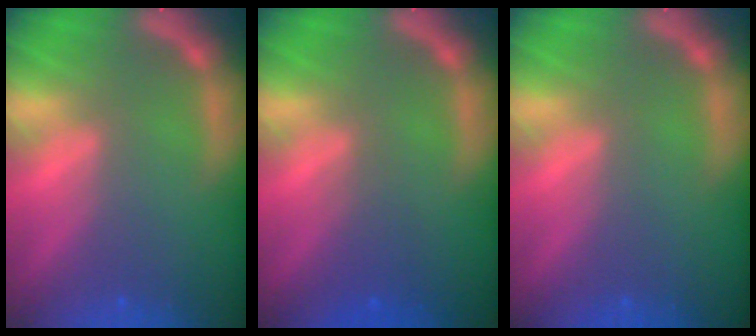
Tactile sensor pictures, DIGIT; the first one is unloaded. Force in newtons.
{"total": 1.9}
{"total": 0.0}